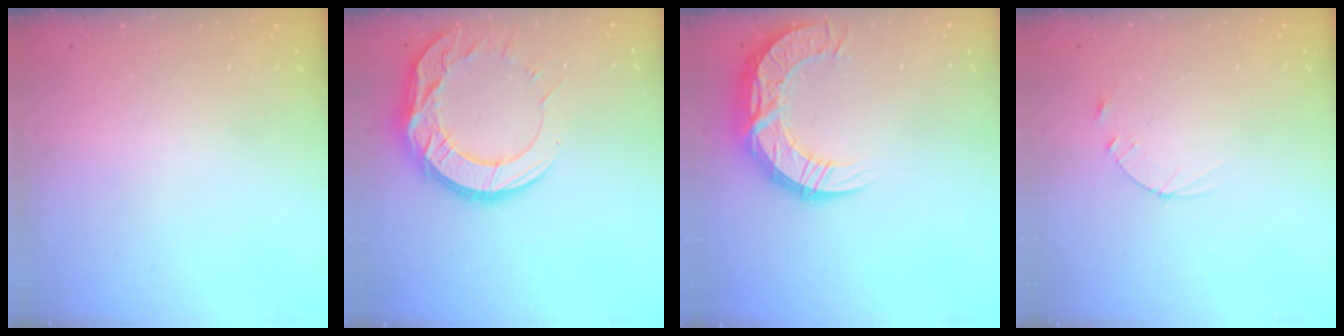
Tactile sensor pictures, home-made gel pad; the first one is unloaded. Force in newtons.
{"total": 15.6, "press": 15.5, "slide": 1.1}
{"total": 15.3, "press": 15.3, "slide": 1.0}
{"total": 2.4, "press": 2.3, "slide": 0.2}